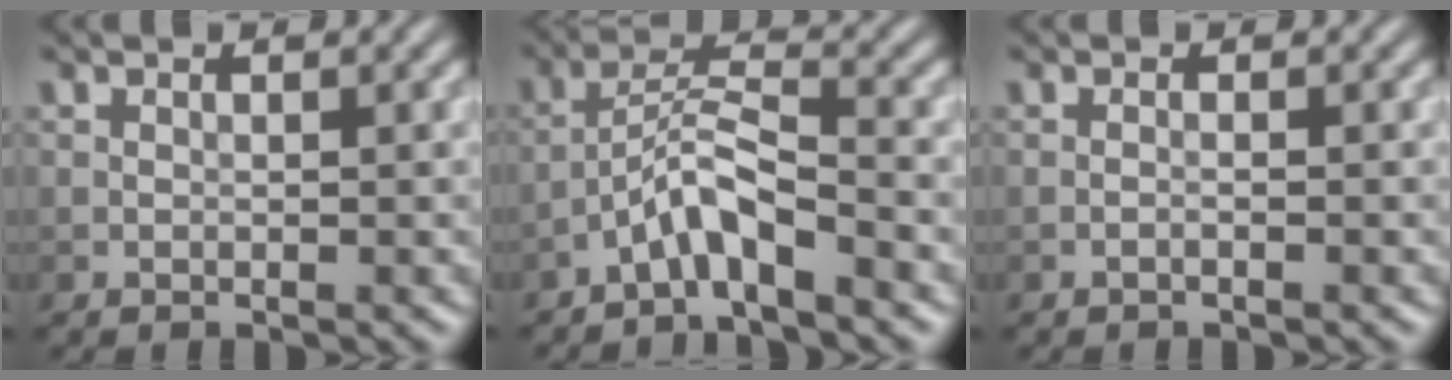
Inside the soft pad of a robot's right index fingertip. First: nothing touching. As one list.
[{"total": 3.9, "force": [-2.7, 0.5, 2.8], "torque": [-0.059, 0.017, -0.056]}, {"total": 0.6, "force": [-0.3, 0.1, 0.4], "torque": [-0.008, -0.001, -0.011]}]